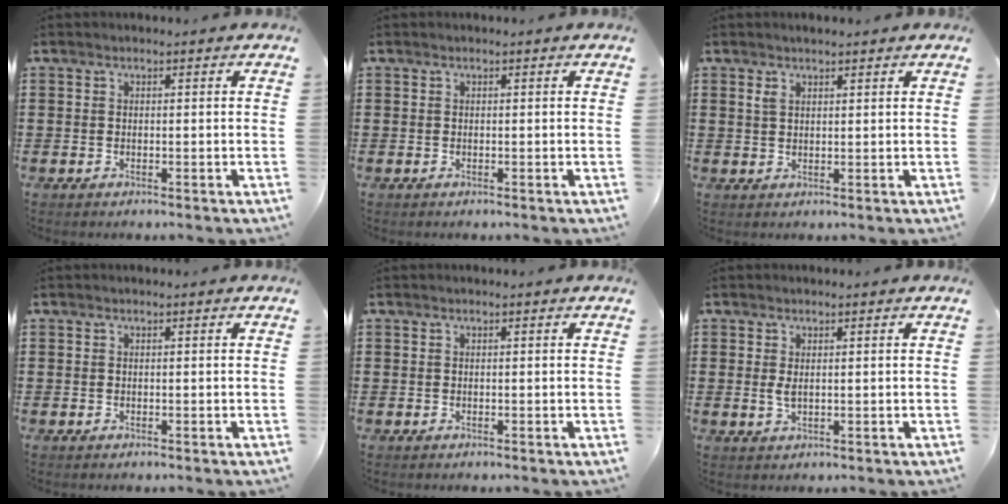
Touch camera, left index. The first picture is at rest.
{"total": 0.0}
{"total": 1.7, "force": [1.3, 0.7, 0.9], "torque": [-0.021, 0.002, 0.024]}
{"total": 0.0}
{"total": 0.0}
{"total": 1.8, "force": [0.4, 0.6, 1.7], "torque": [-0.041, 0.000, 0.004]}